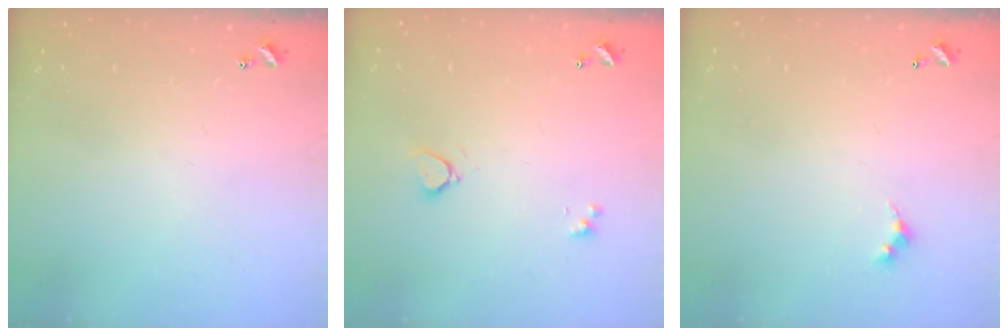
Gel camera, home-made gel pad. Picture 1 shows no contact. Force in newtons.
{"total": 1.0, "press": 0.9, "slide": 0.4}
{"total": 2.6, "press": 2.5, "slide": 0.6}